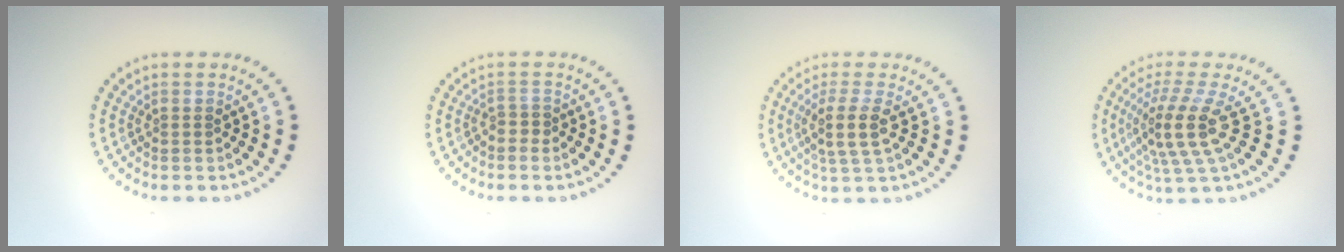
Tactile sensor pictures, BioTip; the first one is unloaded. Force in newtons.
{"total": 1.0, "press": 0.6, "slide": 0.8}
{"total": 3.0, "press": 2.5, "slide": 1.6}
{"total": 4.8, "press": 3.6, "slide": 3.2}